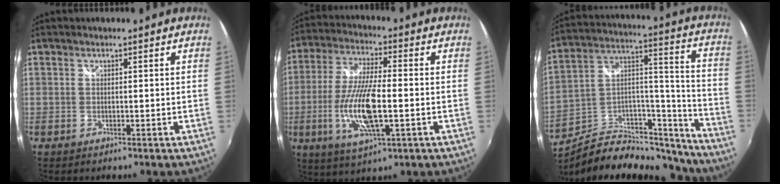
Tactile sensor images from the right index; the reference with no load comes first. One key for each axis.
{"total": 14.2, "fx": -3.3, "fy": 3.9, "fz": 13.3, "tx": -0.273, "ty": -0.013, "tz": -0.061}
{"total": 22.2, "fx": -18.3, "fy": 9.0, "fz": 8.8, "tx": -0.133, "ty": 0.061, "tz": -0.266}